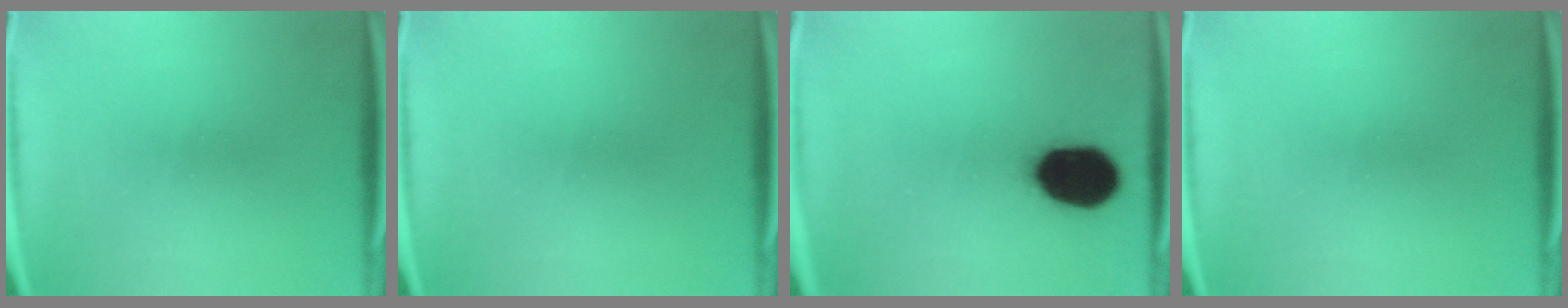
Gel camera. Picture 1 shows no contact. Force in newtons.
{"total": 0.0}
{"total": 18.7}
{"total": 0.0}